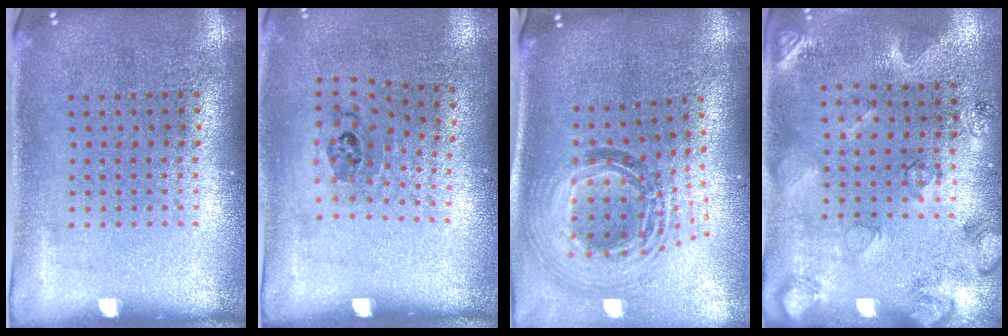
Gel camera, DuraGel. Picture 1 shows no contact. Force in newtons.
{"total": 1.1, "press": 0.7, "slide": 0.9}
{"total": 1.7, "press": 1.5, "slide": 0.9}
{"total": 2.1, "press": 1.9, "slide": 0.8}